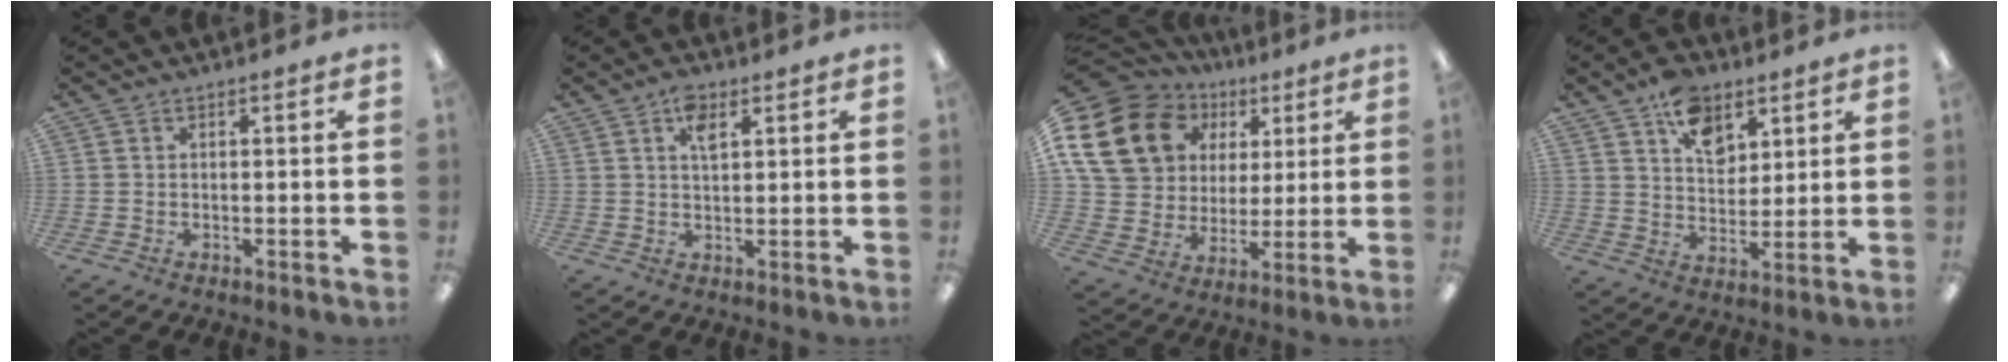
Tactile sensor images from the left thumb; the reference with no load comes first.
{"total": 4.1, "force": [2.0, 2.1, 2.8], "torque": [-0.047, -0.003, 0.031]}
{"total": 20.6, "force": [8.6, 16.2, 9.6], "torque": [-0.209, -0.030, 0.169]}
{"total": 10.4, "force": [6.1, 6.7, 5.1], "torque": [-0.064, -0.030, 0.108]}